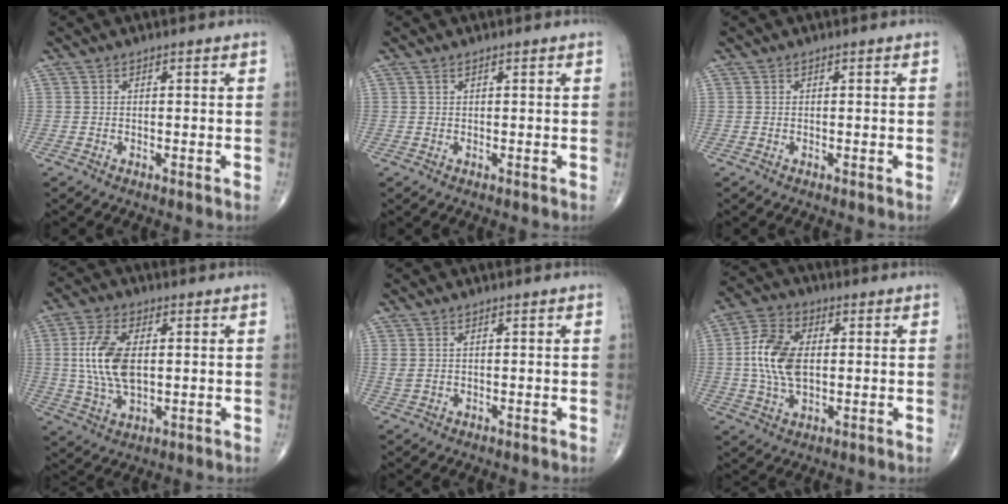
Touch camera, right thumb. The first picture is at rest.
{"total": 0.0}
{"total": 0.0}
{"total": 11.9, "force": [1.2, 6.3, 10.0], "torque": [-0.204, -0.003, 0.027]}
{"total": 1.8, "force": [0.6, 0.9, 1.4], "torque": [-0.038, 0.010, 0.021]}
{"total": 11.6, "force": [0.7, 6.9, 9.3], "torque": [-0.182, 0.008, 0.013]}